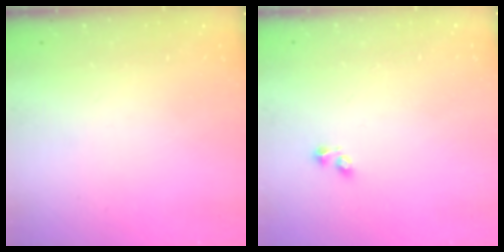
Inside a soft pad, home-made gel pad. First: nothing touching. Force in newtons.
{"total": 1.9, "press": 1.9, "slide": 0.5}